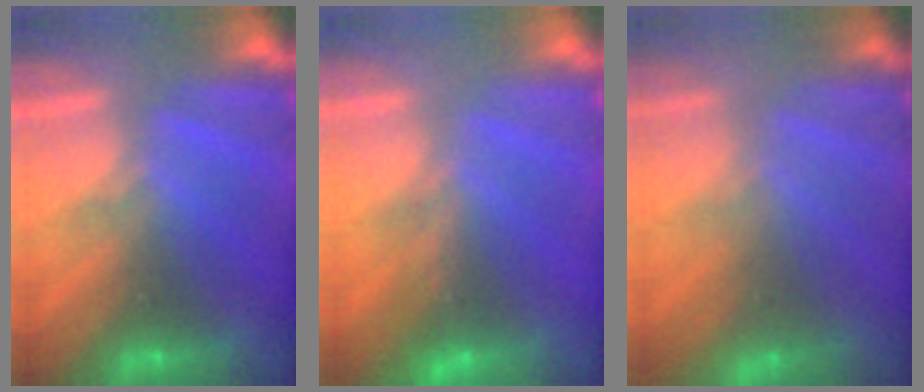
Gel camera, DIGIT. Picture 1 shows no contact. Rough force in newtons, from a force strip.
{"total": 1.1}
{"total": 3.1}